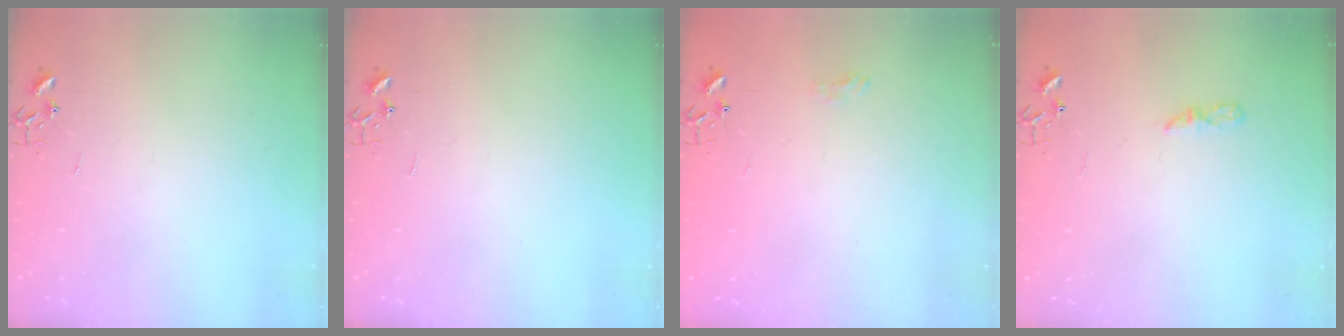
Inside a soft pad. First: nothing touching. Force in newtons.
{"total": 0.0}
{"total": 6.3, "press": 6.3, "slide": 0.8}
{"total": 5.5, "press": 5.4, "slide": 0.4}